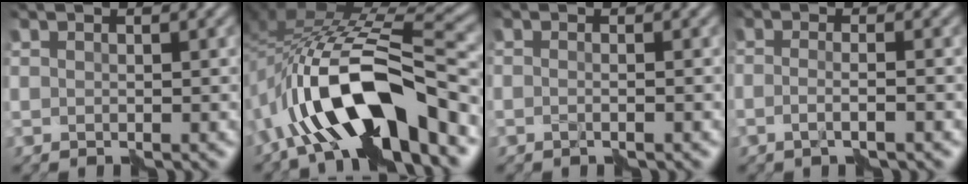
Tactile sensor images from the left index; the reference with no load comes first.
{"total": 12.4, "force": [-6.1, 4.1, 10.0], "torque": [-0.179, 0.016, -0.109]}
{"total": 1.8, "force": [0.2, 1.1, 1.4], "torque": [0.003, -0.003, -0.022]}
{"total": 2.7, "force": [-0.5, 1.2, 2.4], "torque": [-0.018, -0.005, -0.029]}